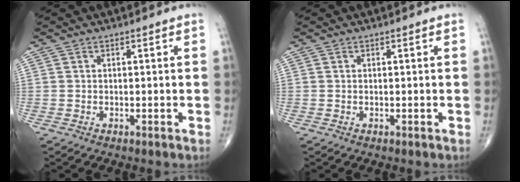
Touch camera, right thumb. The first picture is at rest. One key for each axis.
{"total": 0.0}